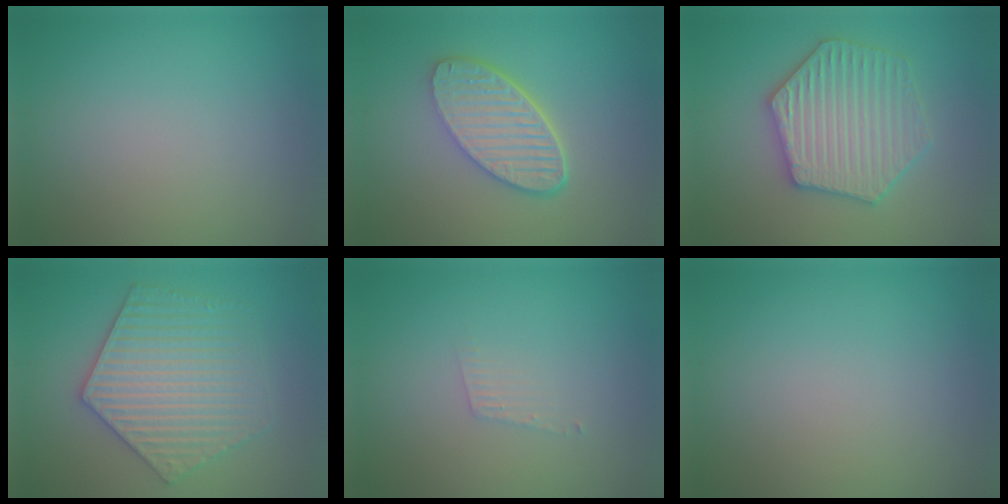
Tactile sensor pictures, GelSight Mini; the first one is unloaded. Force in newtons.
{"total": 5.7, "press": 4.5, "slide": 3.5}
{"total": 6.1, "press": 6.1, "slide": 1.1}
{"total": 6.1, "press": 6.0, "slide": 0.9}
{"total": 0.9, "press": 0.9, "slide": 0.1}
{"total": 0.0}